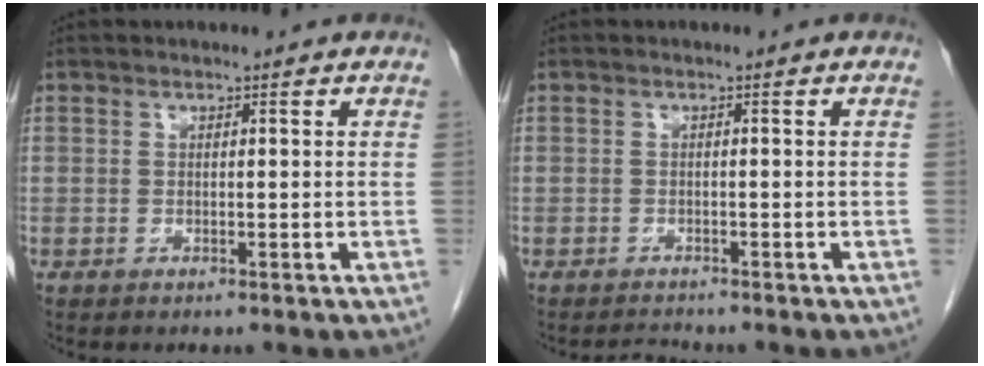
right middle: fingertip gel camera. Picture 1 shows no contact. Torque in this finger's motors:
{"motor_torque": [-0.70, -0.19, -0.25, -0.05]}